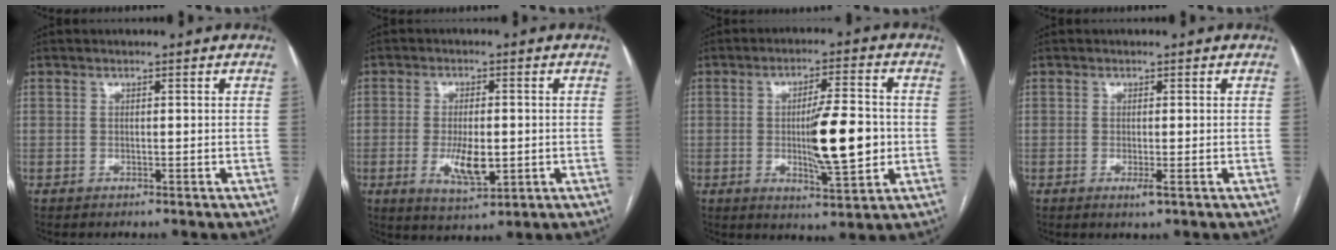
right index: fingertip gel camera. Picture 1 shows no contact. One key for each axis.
{"total": 6.7, "fx": -1.2, "fy": 2.4, "fz": 6.2, "tx": -0.117, "ty": -0.011, "tz": -0.015}
{"total": 10.7, "fx": -1.0, "fy": 1.7, "fz": 10.5, "tx": -0.171, "ty": -0.005, "tz": -0.015}
{"total": 1.7, "fx": -0.7, "fy": 0.0, "fz": 1.6, "tx": -0.023, "ty": -0.006, "tz": -0.010}